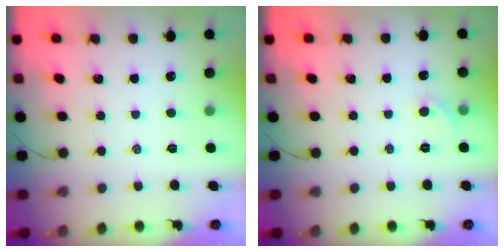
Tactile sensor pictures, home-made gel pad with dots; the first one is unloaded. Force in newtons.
{"total": 3.8, "press": 3.5, "slide": 1.3}